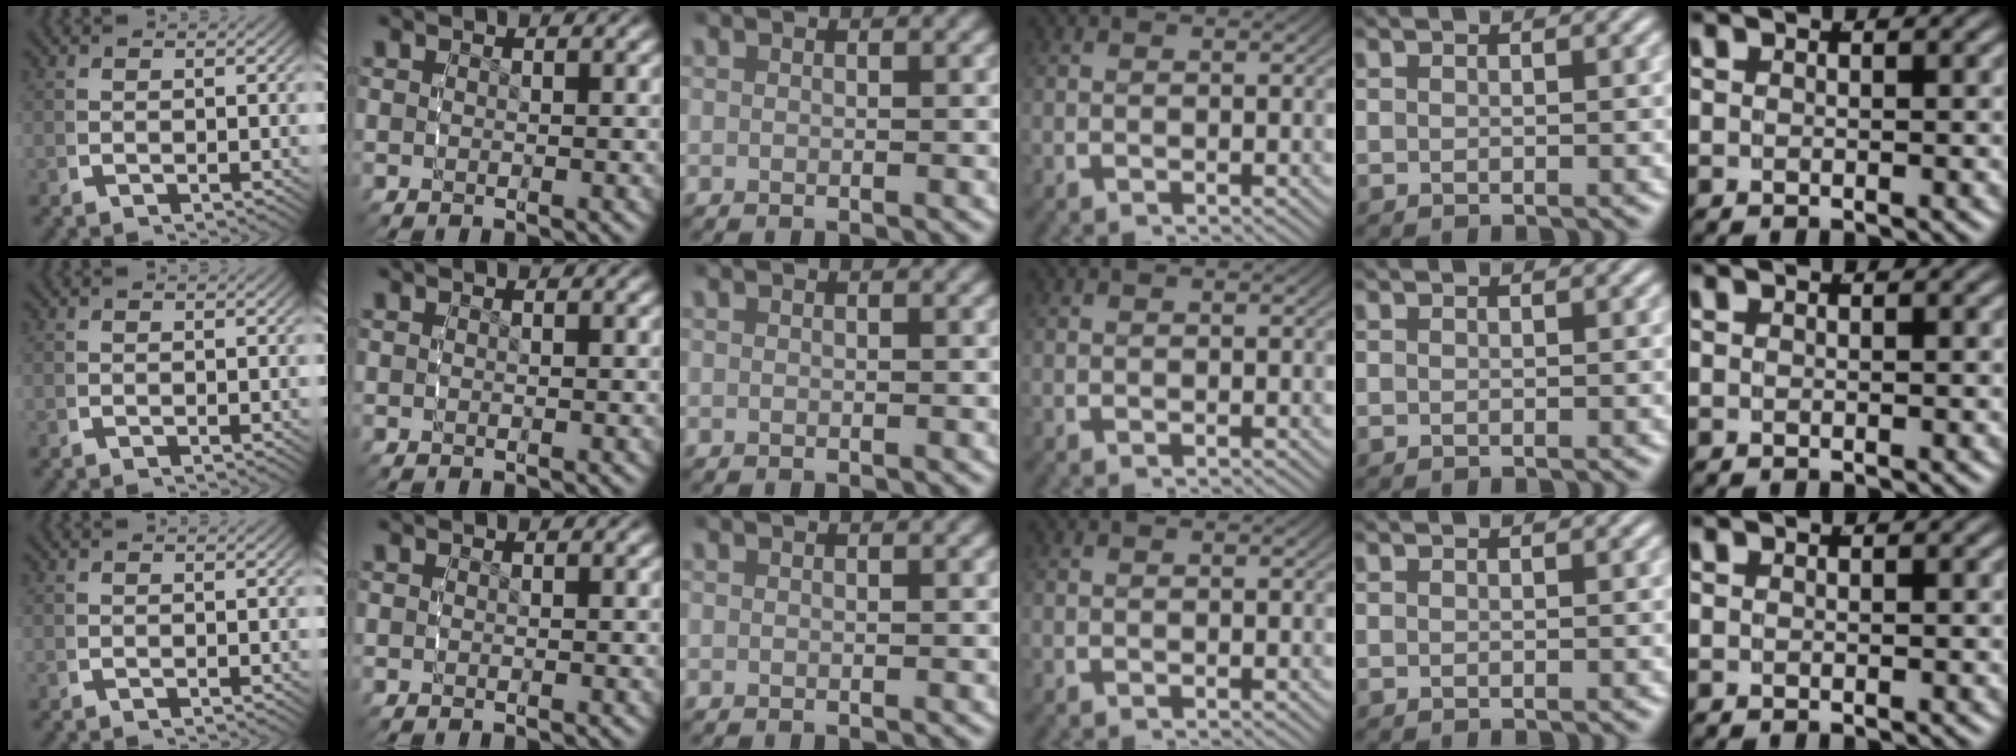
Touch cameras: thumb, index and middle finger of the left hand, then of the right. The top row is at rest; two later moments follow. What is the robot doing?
{"motion": "grasp_and_lifting", "object": "ethernet cable"}